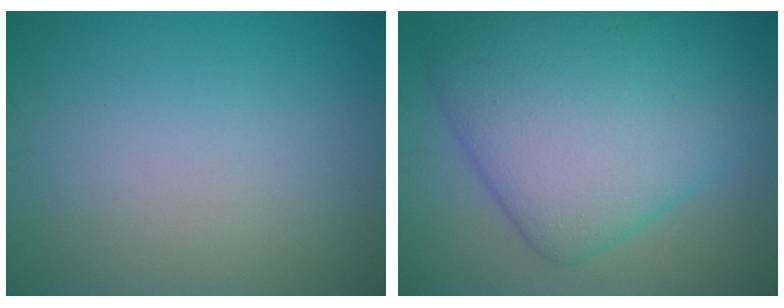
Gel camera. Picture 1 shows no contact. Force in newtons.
{"total": 11.4, "press": 11.4, "slide": 0.1}